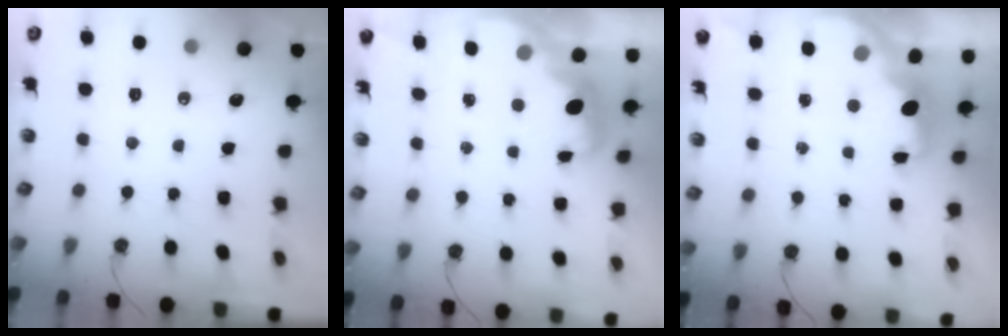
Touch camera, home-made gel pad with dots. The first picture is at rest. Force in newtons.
{"total": 2.5, "press": 2.5, "slide": 0.6}
{"total": 2.3, "press": 2.2, "slide": 0.7}